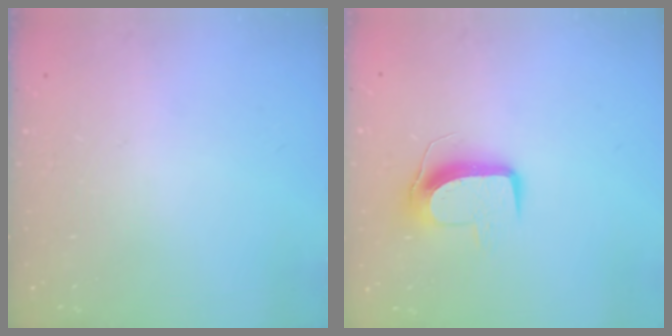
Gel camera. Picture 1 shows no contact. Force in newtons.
{"total": 9.6, "press": 9.6, "slide": 0.2}